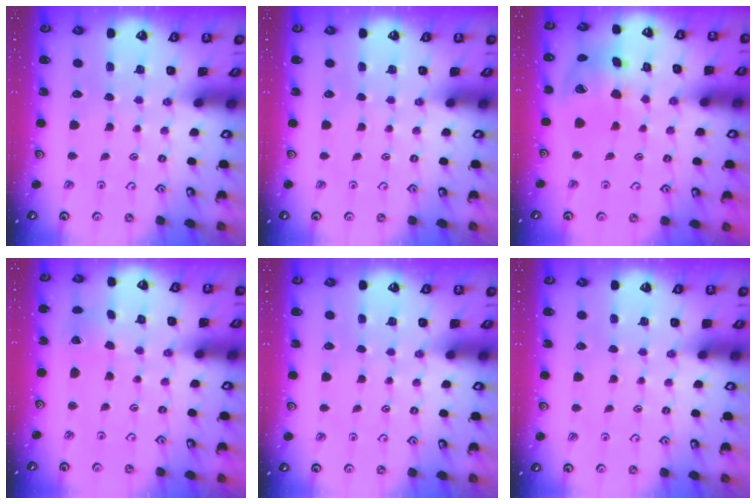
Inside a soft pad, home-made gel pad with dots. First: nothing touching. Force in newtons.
{"total": 0.0}
{"total": 16.6, "press": 16.4, "slide": 2.8}
{"total": 2.1, "press": 2.1, "slide": 0.3}
{"total": 0.0}
{"total": 0.0}